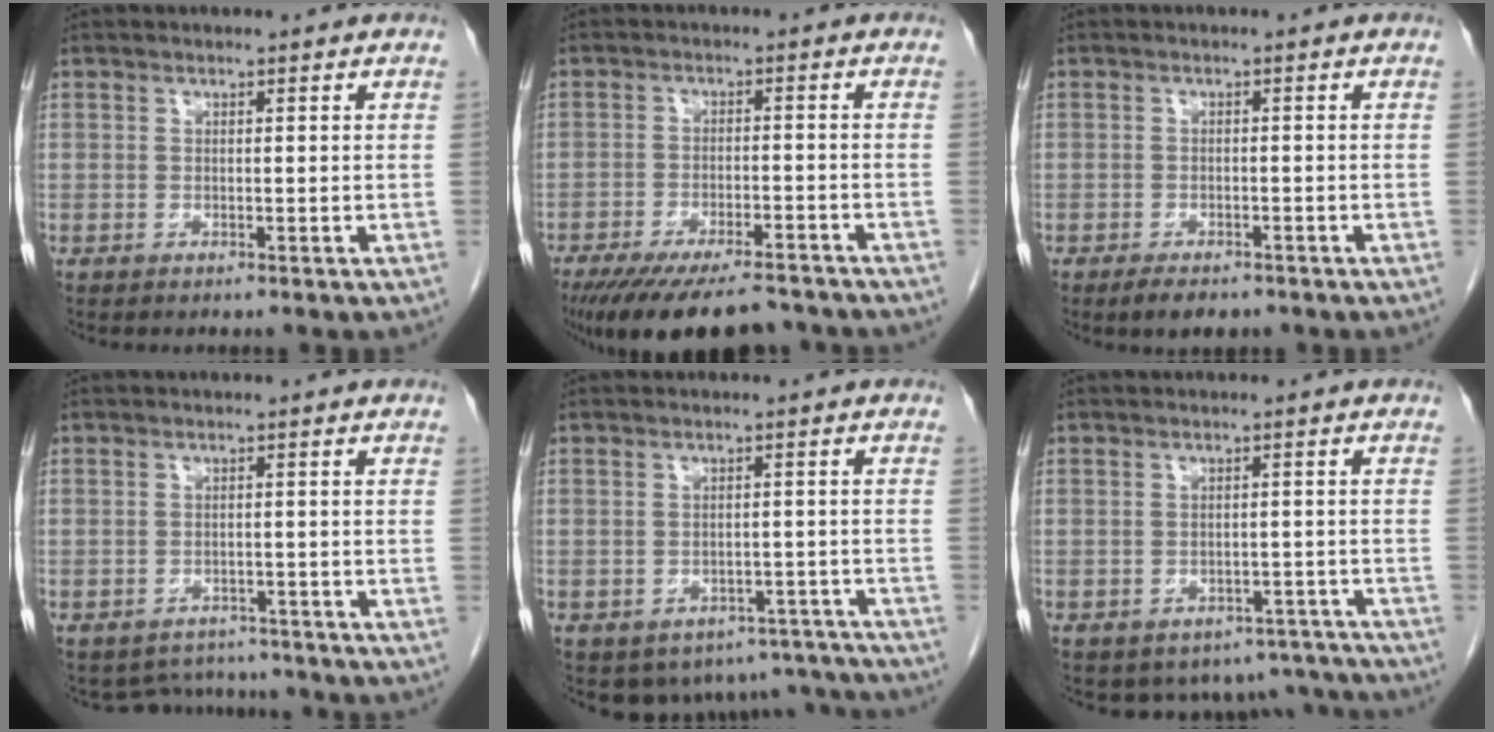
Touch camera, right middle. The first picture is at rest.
{"total": 15.9, "force": [-13.4, 3.8, 7.8], "torque": [-0.136, -0.021, -0.192]}
{"total": 3.5, "force": [-2.6, 1.5, 1.8], "torque": [-0.030, -0.005, -0.035]}
{"total": 5.3, "force": [-4.9, 1.9, -0.4], "torque": [0.007, 0.014, -0.064]}
{"total": 11.0, "force": [-9.2, 5.8, 1.9], "torque": [-0.013, 0.020, -0.098]}
{"total": 10.4, "force": [-8.9, 5.2, 1.4], "torque": [-0.005, 0.021, -0.094]}